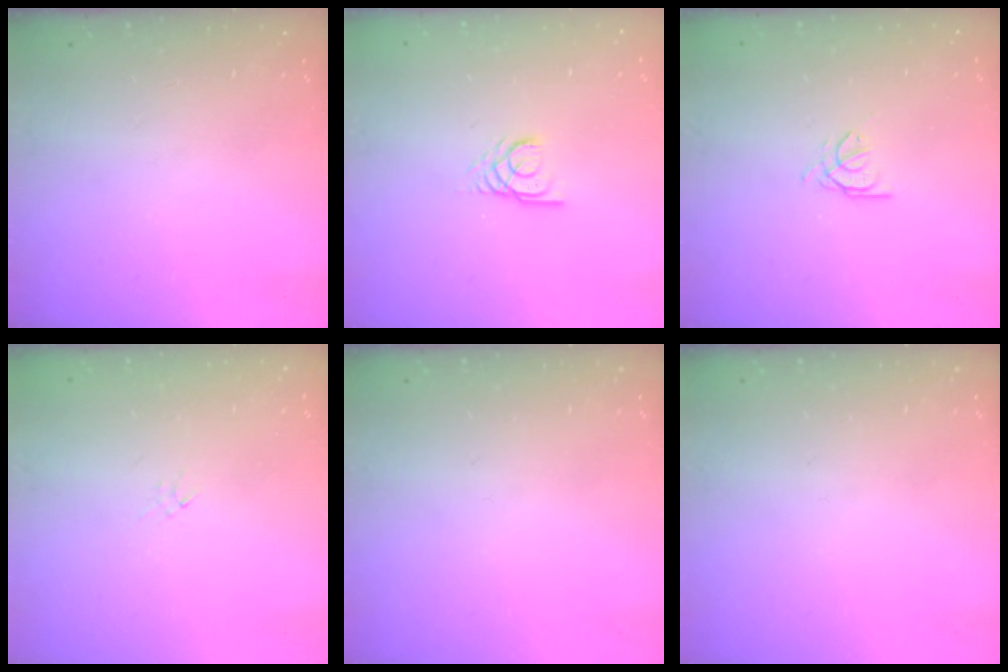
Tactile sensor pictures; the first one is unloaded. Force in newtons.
{"total": 2.7, "press": 2.7, "slide": 0.2}
{"total": 0.7, "press": 0.6, "slide": 0.3}
{"total": 0.0}
{"total": 0.0}
{"total": 0.0}